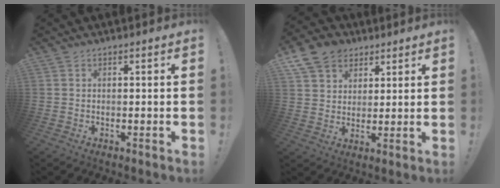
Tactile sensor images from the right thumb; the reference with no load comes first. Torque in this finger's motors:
{"motor_torque": [-0.03, 0.15, 0.14, -0.09, 0.18]}